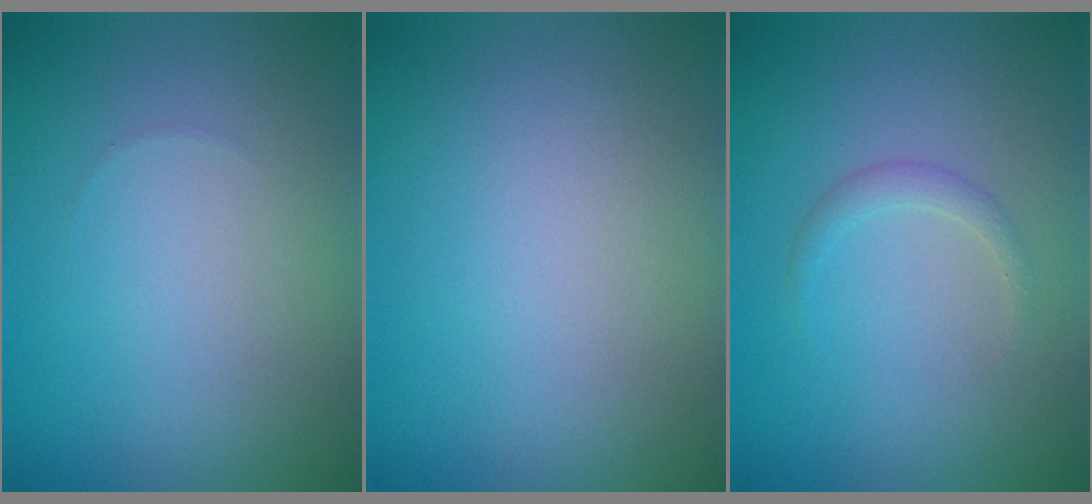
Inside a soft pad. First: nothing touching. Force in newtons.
{"total": 0.0}
{"total": 1.1, "press": 1.1, "slide": 0.0}